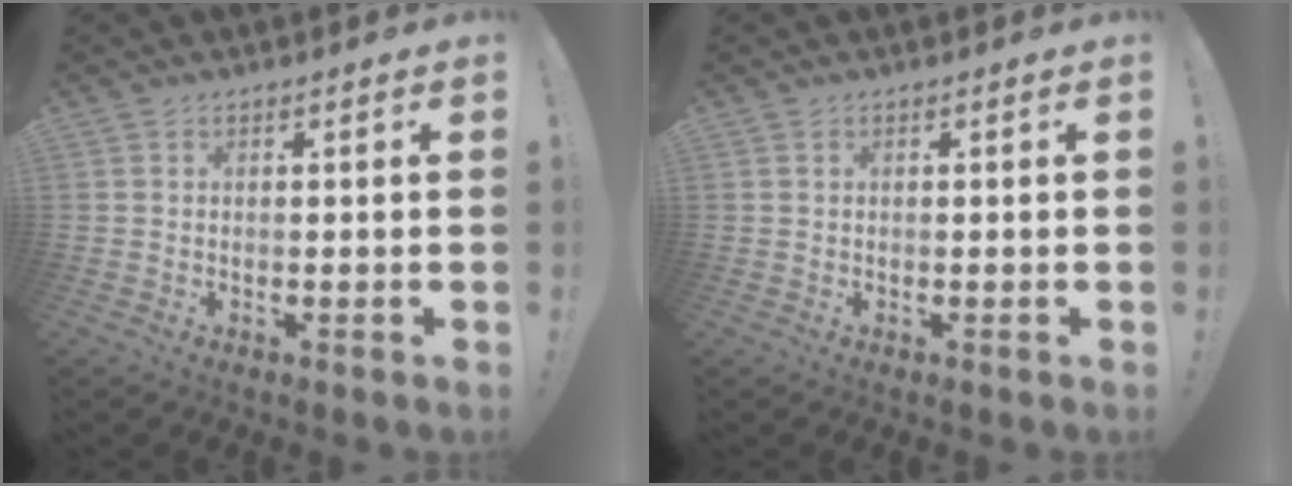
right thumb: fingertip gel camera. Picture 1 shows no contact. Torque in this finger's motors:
{"motor_torque": [0.18, -0.26, -0.15, -0.01, 0.00]}